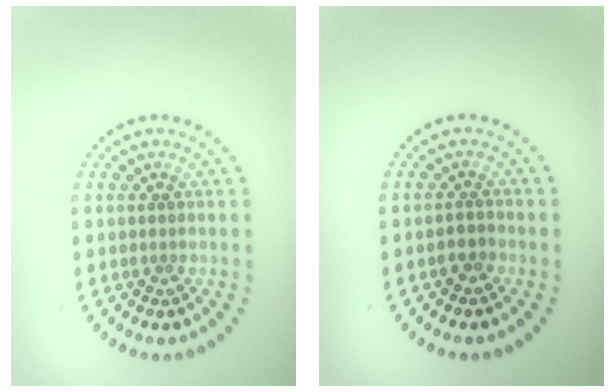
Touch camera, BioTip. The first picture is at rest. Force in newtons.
{"total": 1.1, "press": 1.0, "slide": 0.5}